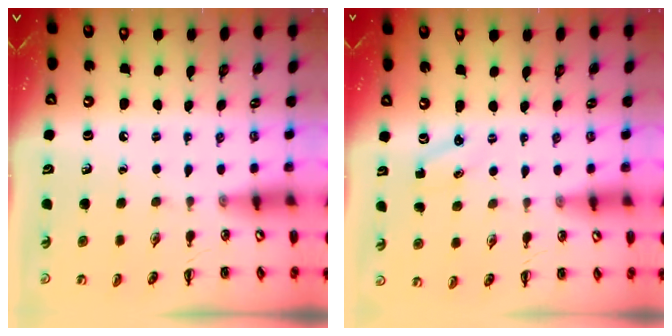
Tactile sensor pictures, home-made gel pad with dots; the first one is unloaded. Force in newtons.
{"total": 1.6, "press": 1.5, "slide": 0.5}